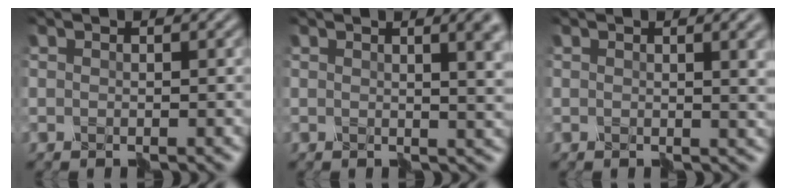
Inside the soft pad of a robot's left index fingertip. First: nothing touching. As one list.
[{"total": 7.3, "force": [2.3, 3.6, 5.9], "torque": [-0.027, 0.023, 0.020]}, {"total": 5.9, "force": [1.8, 2.7, 4.9], "torque": [-0.031, 0.007, 0.026]}]